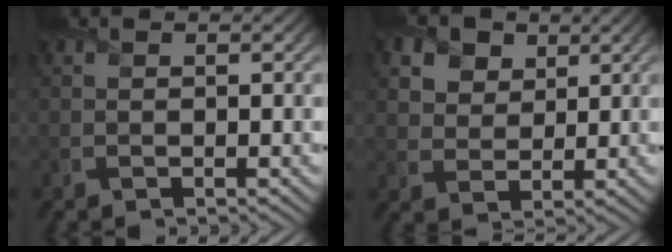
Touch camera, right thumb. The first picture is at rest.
{"total": 7.5, "force": [4.5, 4.9, 3.4], "torque": [-0.120, 0.002, 0.082]}